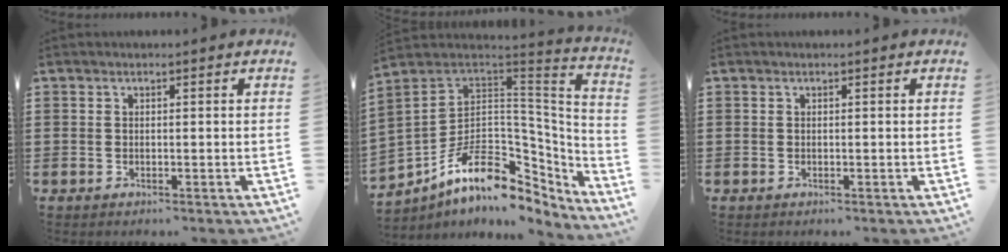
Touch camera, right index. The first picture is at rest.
{"total": 14.2, "force": [-5.6, 9.3, 9.0], "torque": [-0.164, 0.004, -0.096]}
{"total": 0.0}